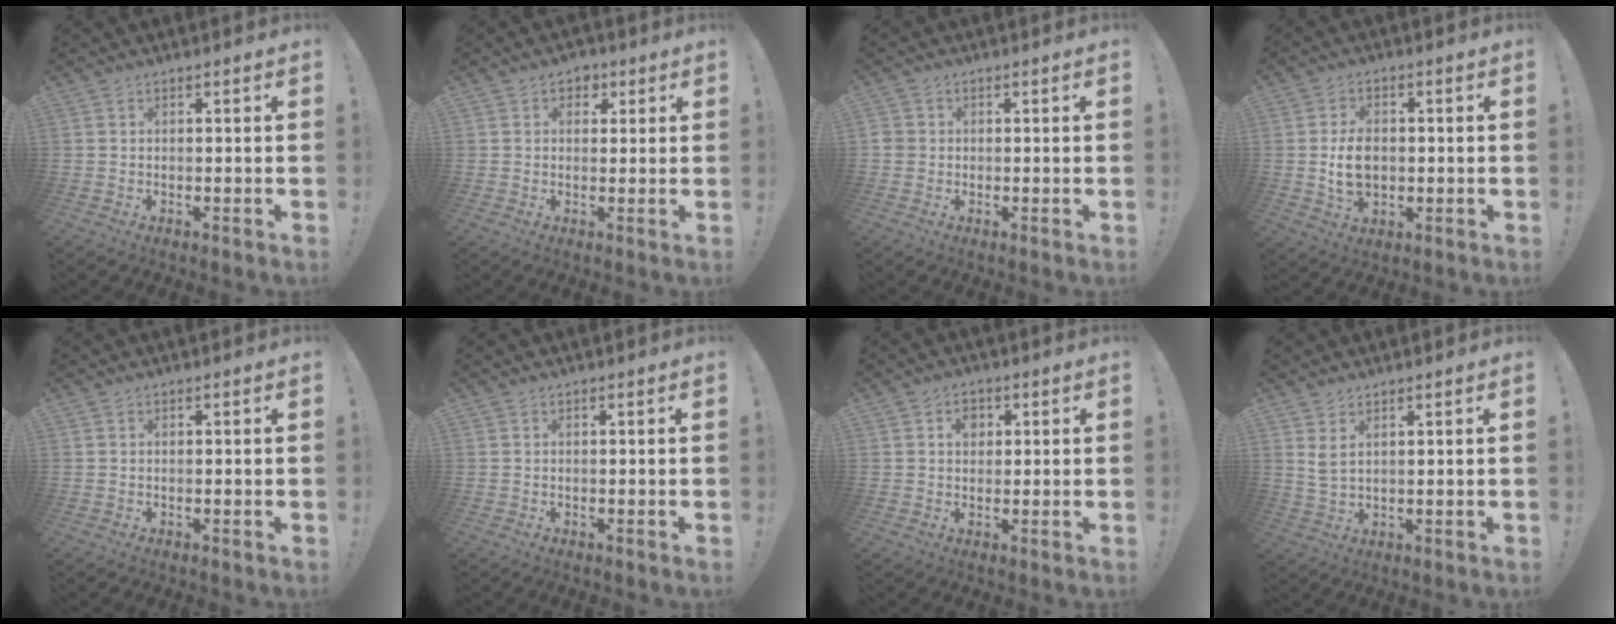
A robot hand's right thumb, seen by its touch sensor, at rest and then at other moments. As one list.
[{"total": 4.1, "force": [1.6, 3.5, 1.4], "torque": [-0.008, -0.004, 0.025]}, {"total": 2.3, "force": [-0.1, 2.3, 0.6], "torque": [-0.010, 0.006, -0.001]}, {"total": 8.7, "force": [-0.5, 6.1, 6.2], "torque": [-0.103, -0.004, -0.011]}, {"total": 0.0}, {"total": 0.0}, {"total": 3.9, "force": [1.2, 3.2, 1.9], "torque": [-0.017, -0.001, 0.016]}, {"total": 3.5, "force": [1.9, 1.4, 2.6], "torque": [-0.051, -0.006, 0.036]}]